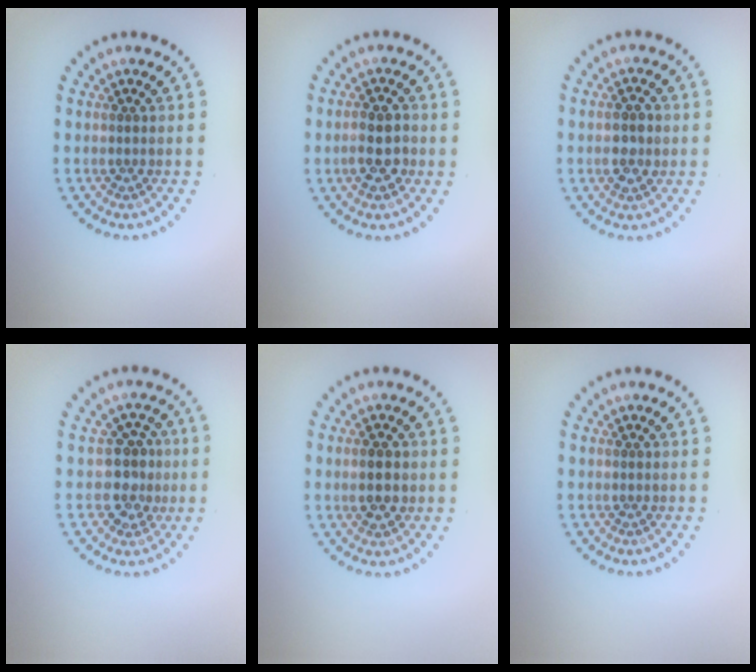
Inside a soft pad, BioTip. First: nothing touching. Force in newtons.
{"total": 2.9, "press": 2.8, "slide": 0.5}
{"total": 2.3, "press": 2.3, "slide": 0.2}
{"total": 3.2, "press": 2.9, "slide": 1.3}
{"total": 2.4, "press": 2.4, "slide": 0.1}
{"total": 0.0}